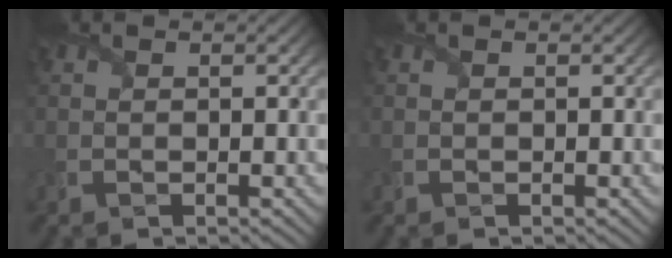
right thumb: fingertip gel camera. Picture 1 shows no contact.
{"total": 0.0}